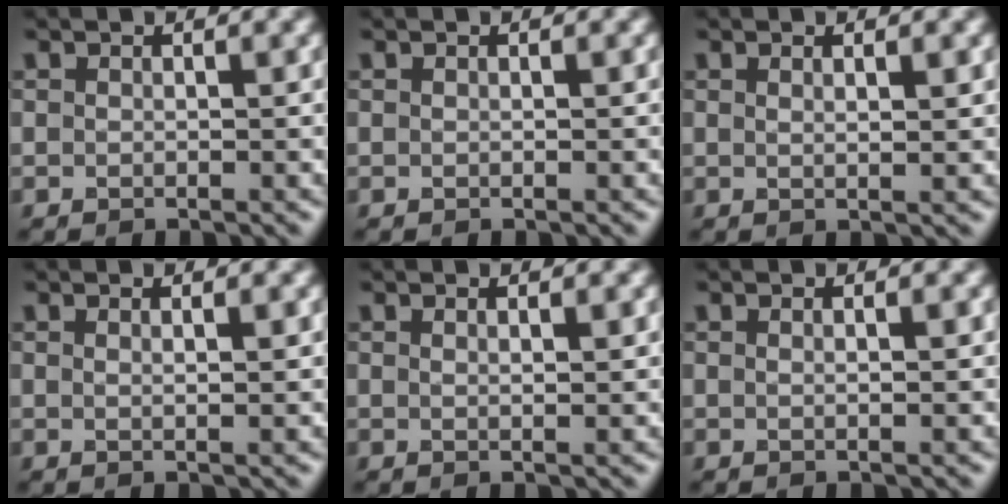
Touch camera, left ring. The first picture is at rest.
{"total": 0.0}
{"total": 1.9, "force": [0.7, 0.5, 1.7], "torque": [-0.020, -0.002, 0.006]}
{"total": 1.8, "force": [0.6, 0.6, 1.6], "torque": [-0.018, -0.004, 0.002]}
{"total": 1.6, "force": [0.5, 0.4, 1.4], "torque": [-0.019, -0.001, 0.006]}
{"total": 1.5, "force": [0.4, 0.5, 1.4], "torque": [-0.013, -0.007, -0.001]}